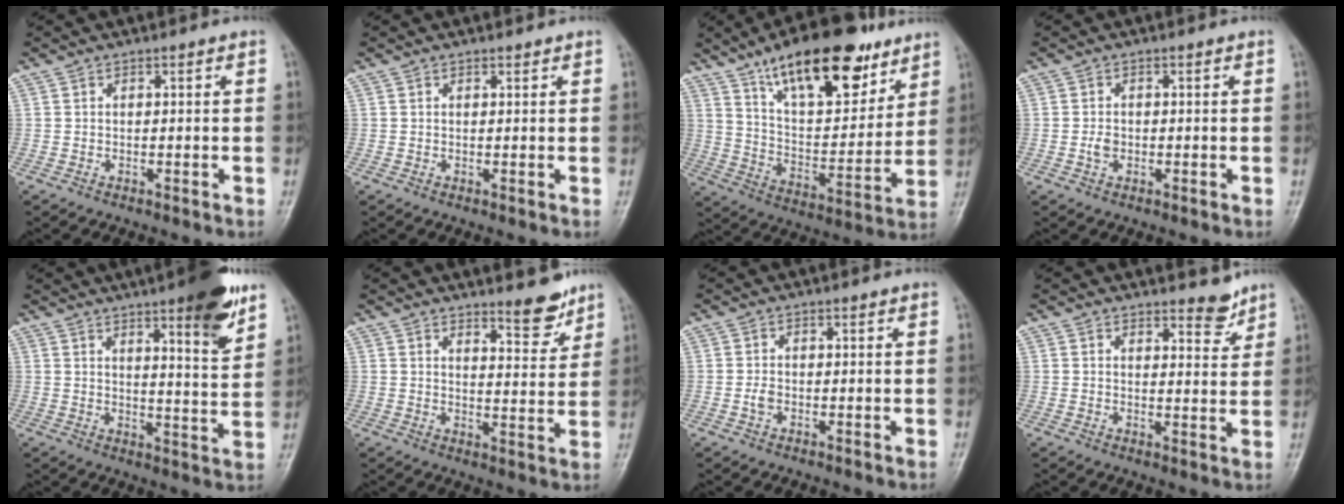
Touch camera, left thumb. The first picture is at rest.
{"total": 0.7, "force": [0.6, 0.3, 0.1], "torque": [-0.003, -0.005, 0.008]}
{"total": 23.0, "force": [14.6, 9.2, 15.2], "torque": [-0.196, -0.056, 0.245]}
{"total": 1.7, "force": [-0.3, 1.3, 1.1], "torque": [-0.015, 0.002, -0.006]}
{"total": 11.8, "force": [7.4, 2.1, 8.9], "torque": [-0.104, -0.044, 0.100]}
{"total": 6.2, "force": [5.1, 1.7, 3.0], "torque": [-0.026, -0.046, 0.077]}
{"total": 1.5, "force": [-0.3, 1.0, 1.0], "torque": [-0.017, 0.001, -0.008]}
{"total": 4.1, "force": [3.5, 1.6, 1.5], "torque": [0.000, -0.028, 0.049]}